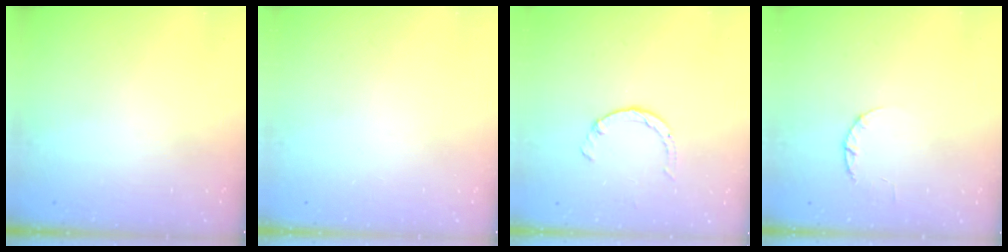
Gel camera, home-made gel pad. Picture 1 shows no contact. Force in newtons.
{"total": 0.0}
{"total": 2.6, "press": 2.6, "slide": 0.4}
{"total": 2.4, "press": 2.3, "slide": 0.4}